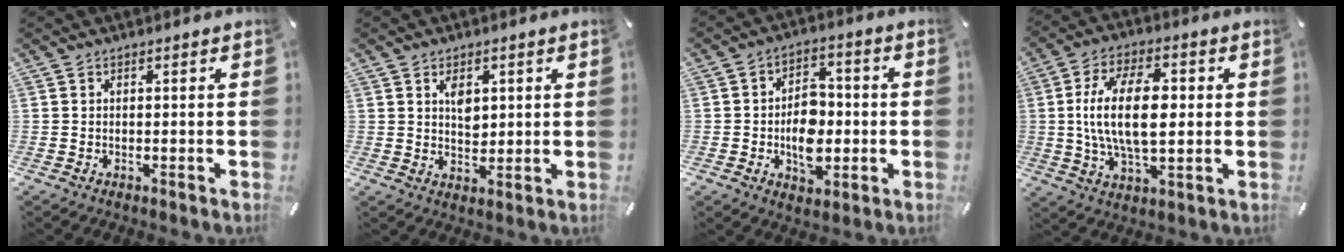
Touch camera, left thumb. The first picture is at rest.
{"total": 4.7, "force": [1.9, 3.2, 2.9], "torque": [-0.039, -0.007, 0.029]}
{"total": 10.2, "force": [-1.6, 7.3, 7.0], "torque": [-0.109, 0.003, -0.029]}
{"total": 15.8, "force": [1.4, 8.1, 13.5], "torque": [-0.267, 0.003, 0.018]}